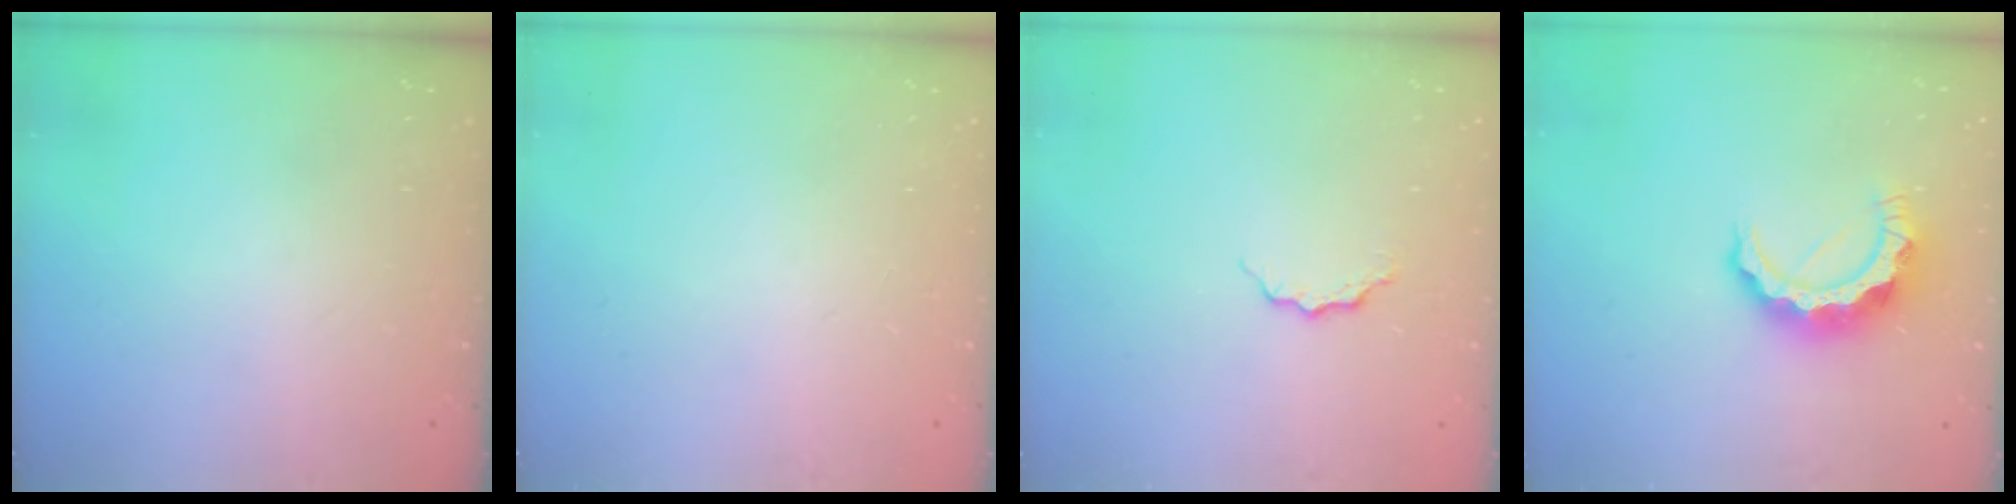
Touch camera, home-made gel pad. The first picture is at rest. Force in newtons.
{"total": 0.0}
{"total": 5.0, "press": 5.0, "slide": 0.5}
{"total": 9.9, "press": 9.9, "slide": 0.9}